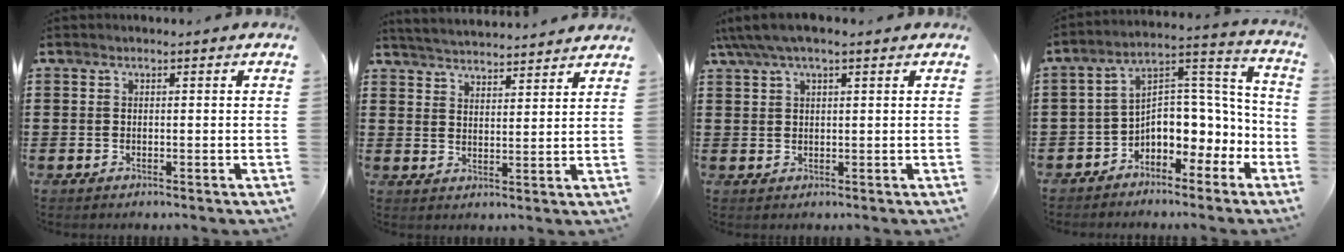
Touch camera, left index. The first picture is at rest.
{"total": 3.9, "force": [3.9, -0.4, -0.2], "torque": [-0.013, -0.024, 0.067]}
{"total": 4.4, "force": [3.2, 1.3, 2.7], "torque": [-0.059, 0.003, 0.058]}
{"total": 6.3, "force": [-3.6, 4.6, 2.5], "torque": [-0.051, -0.005, -0.071]}